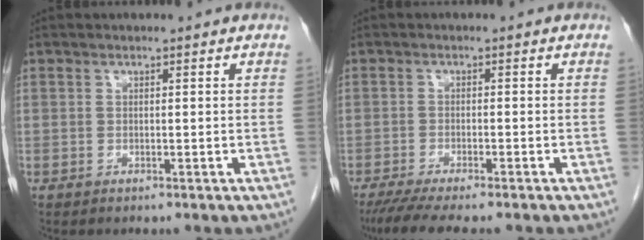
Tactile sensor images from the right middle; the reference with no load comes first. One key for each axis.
{"total": 9.1, "fx": -7.8, "fy": 1.2, "fz": 4.5, "tx": -0.070, "ty": -0.020, "tz": -0.121}